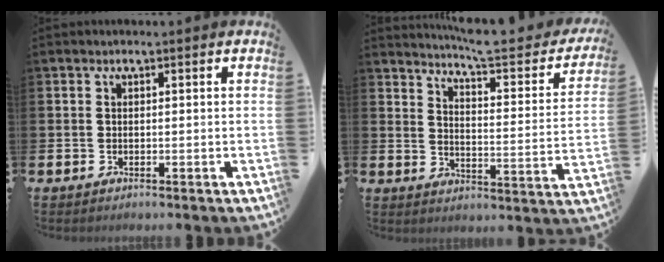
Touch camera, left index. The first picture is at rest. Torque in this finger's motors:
{"motor_torque": [0.92, -1.22, 0.05, 0.16]}